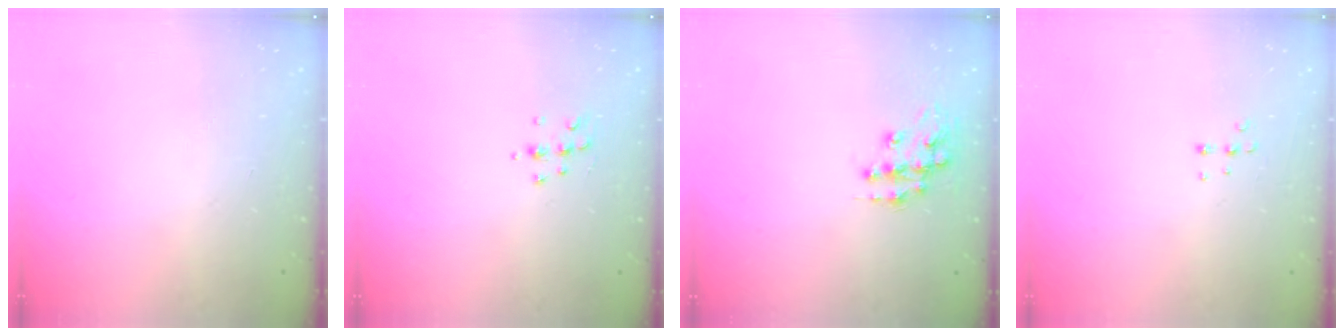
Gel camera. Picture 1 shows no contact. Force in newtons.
{"total": 6.3, "press": 6.2, "slide": 1.0}
{"total": 11.5, "press": 11.5, "slide": 0.7}
{"total": 4.5, "press": 4.4, "slide": 0.7}